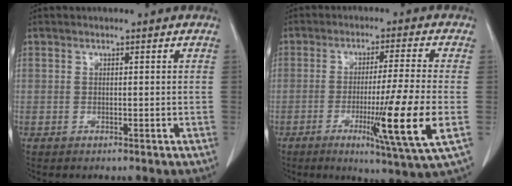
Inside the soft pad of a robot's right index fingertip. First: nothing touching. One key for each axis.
{"total": 13.0, "fx": -3.3, "fy": -1.8, "fz": 12.4, "tx": -0.205, "ty": -0.036, "tz": -0.056}